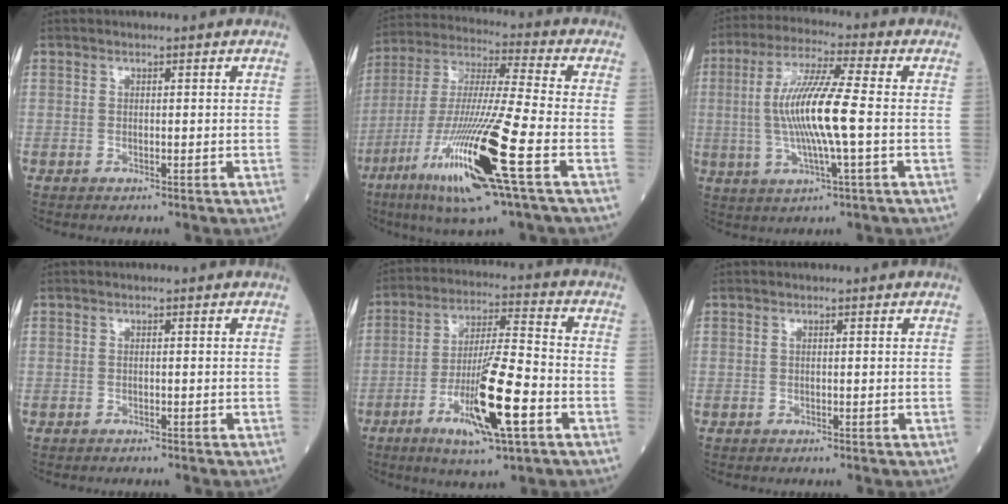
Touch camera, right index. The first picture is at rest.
{"total": 19.7, "force": [-8.3, 0.2, 17.8], "torque": [-0.372, -0.036, -0.157]}
{"total": 11.8, "force": [-0.6, 0.5, 11.7], "torque": [-0.237, 0.003, -0.015]}
{"total": 0.7, "force": [-0.6, 0.2, 0.2], "torque": [-0.008, -0.001, -0.010]}
{"total": 13.6, "force": [-5.3, 1.2, 12.5], "torque": [-0.229, -0.014, -0.091]}
{"total": 0.0}